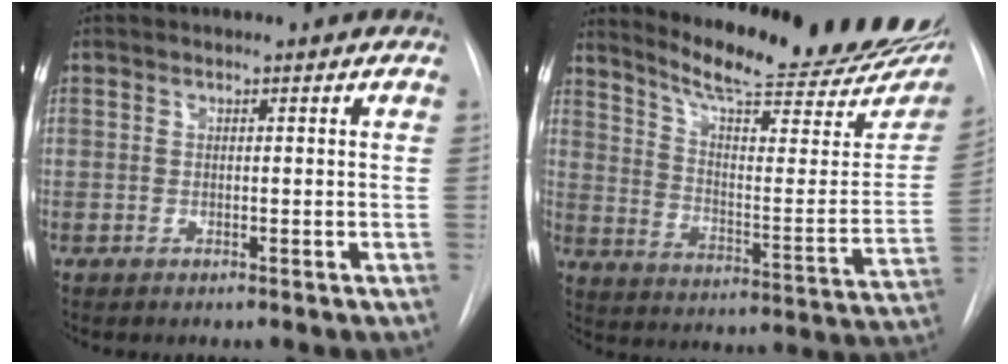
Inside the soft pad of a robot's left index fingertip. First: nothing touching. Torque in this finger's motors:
{"motor_torque": [0.38, -0.52, 0.24, 0.05]}